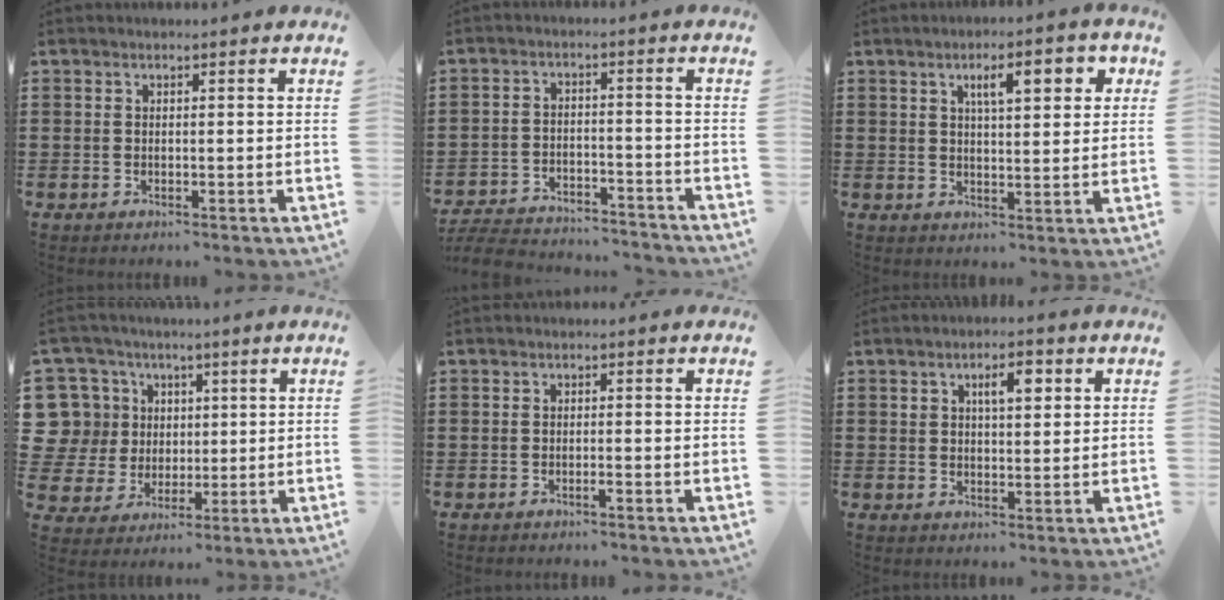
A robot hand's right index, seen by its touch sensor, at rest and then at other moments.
{"total": 5.3, "force": [-5.2, 0.6, 1.1], "torque": [-0.029, 0.001, -0.105]}
{"total": 6.0, "force": [2.4, 1.9, 5.1], "torque": [-0.082, 0.000, 0.033]}
{"total": 10.1, "force": [2.7, 9.4, 2.4], "torque": [-0.108, -0.002, 0.056]}
{"total": 0.8, "force": [-0.5, -0.2, 0.6], "torque": [-0.011, -0.003, -0.008]}
{"total": 4.3, "force": [1.7, 2.0, 3.5], "torque": [-0.050, 0.003, 0.021]}